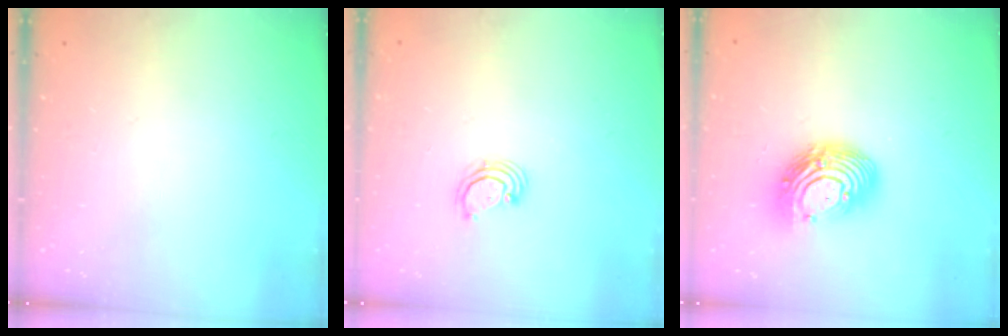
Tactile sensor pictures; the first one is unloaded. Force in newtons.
{"total": 2.8, "press": 2.8, "slide": 0.3}
{"total": 14.0, "press": 14.0, "slide": 1.1}